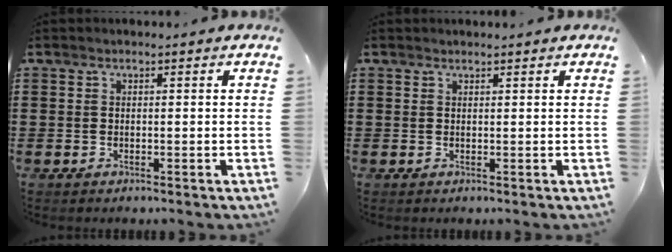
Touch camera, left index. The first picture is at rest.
{"total": 0.6, "force": [0.6, 0.1, 0.0], "torque": [-0.002, 0.000, 0.011]}